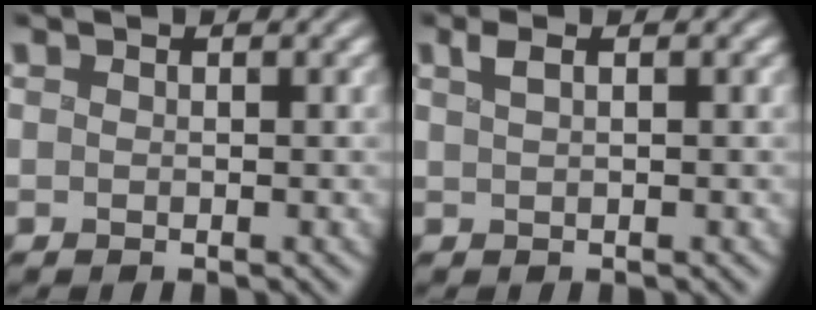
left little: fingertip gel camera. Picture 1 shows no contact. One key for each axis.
{"total": 1.2, "fx": 0.6, "fy": 0.2, "fz": 1.1, "tx": -0.028, "ty": 0.007, "tz": 0.013}